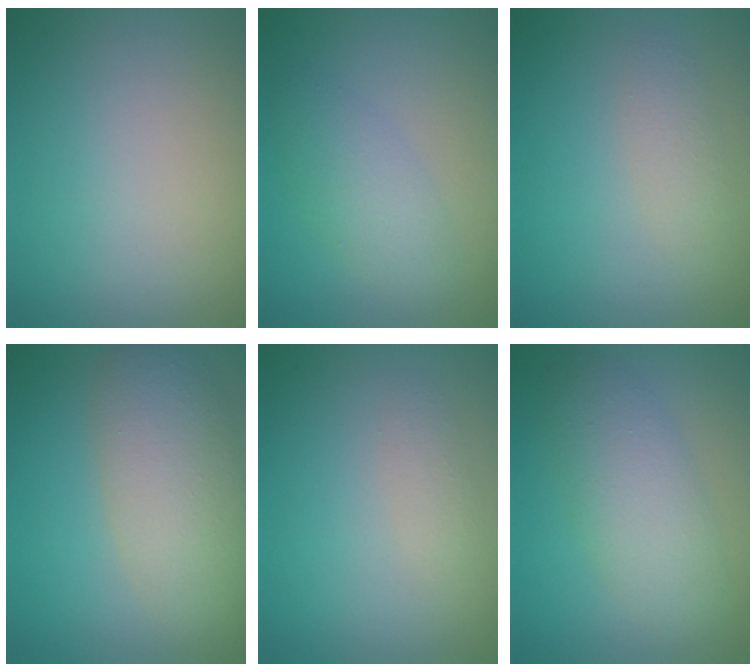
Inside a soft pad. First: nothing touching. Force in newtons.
{"total": 2.7, "press": 2.7, "slide": 0.0}
{"total": 1.5, "press": 1.5, "slide": 0.1}
{"total": 6.3, "press": 6.3, "slide": 0.4}
{"total": 1.1, "press": 1.1, "slide": 0.1}
{"total": 4.4, "press": 4.4, "slide": 0.2}